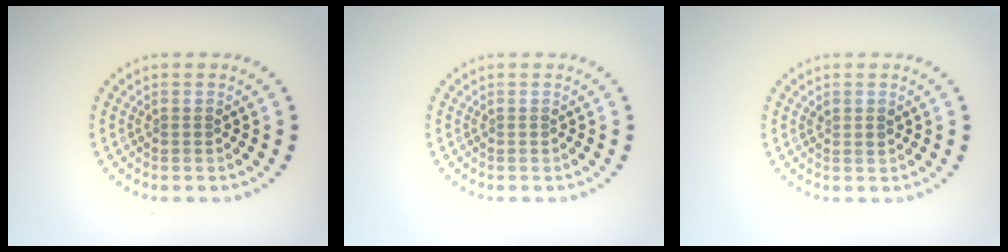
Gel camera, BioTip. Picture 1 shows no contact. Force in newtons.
{"total": 0.0}
{"total": 0.8, "press": 0.7, "slide": 0.3}